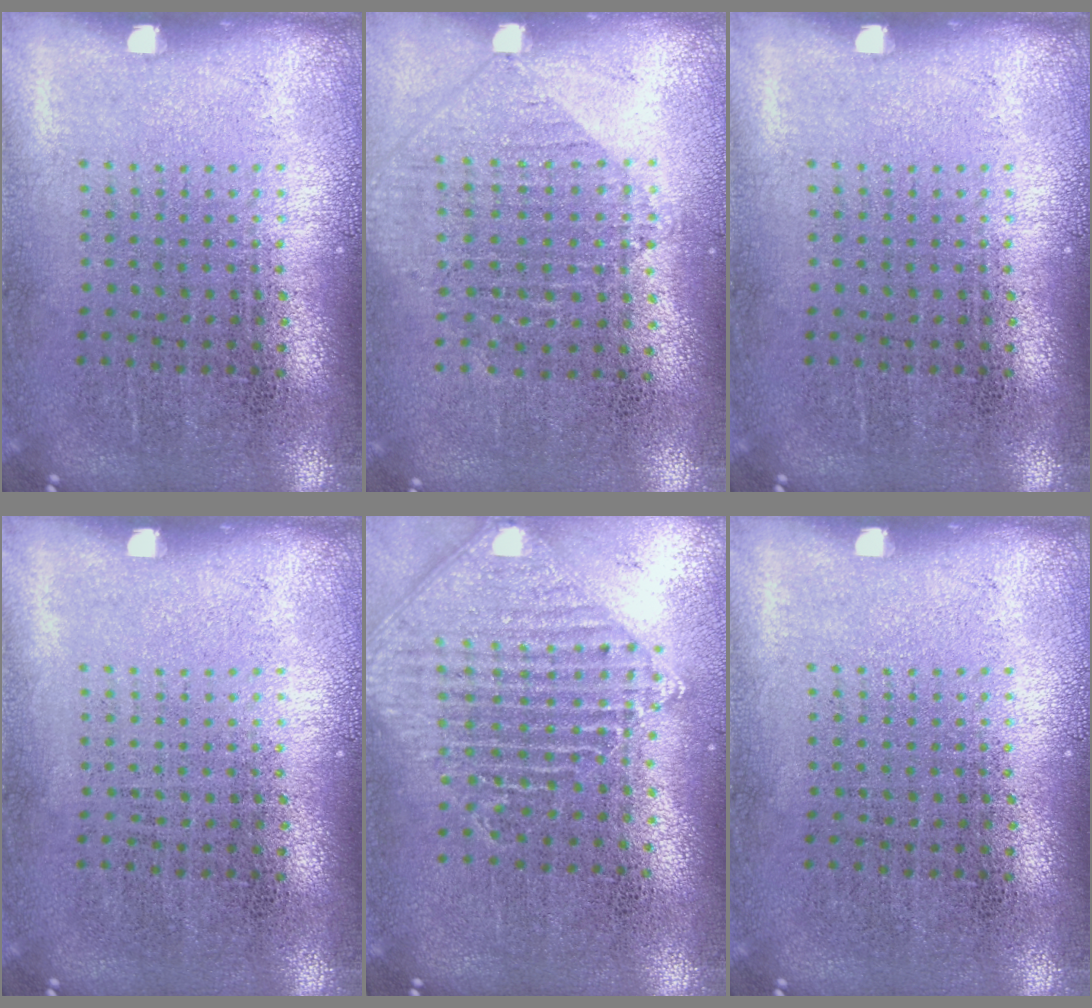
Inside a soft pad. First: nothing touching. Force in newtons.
{"total": 0.9, "press": 0.9, "slide": 0.2}
{"total": 0.0}
{"total": 0.0}
{"total": 1.5, "press": 1.3, "slide": 0.6}
{"total": 0.0}